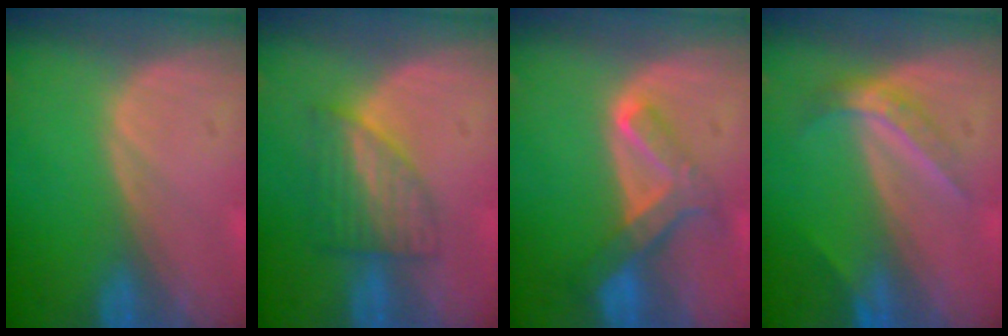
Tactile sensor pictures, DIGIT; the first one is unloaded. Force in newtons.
{"total": 6.2, "press": 5.6, "slide": 2.7}
{"total": 6.9, "press": 5.8, "slide": 3.7}
{"total": 4.5, "press": 4.0, "slide": 2.1}